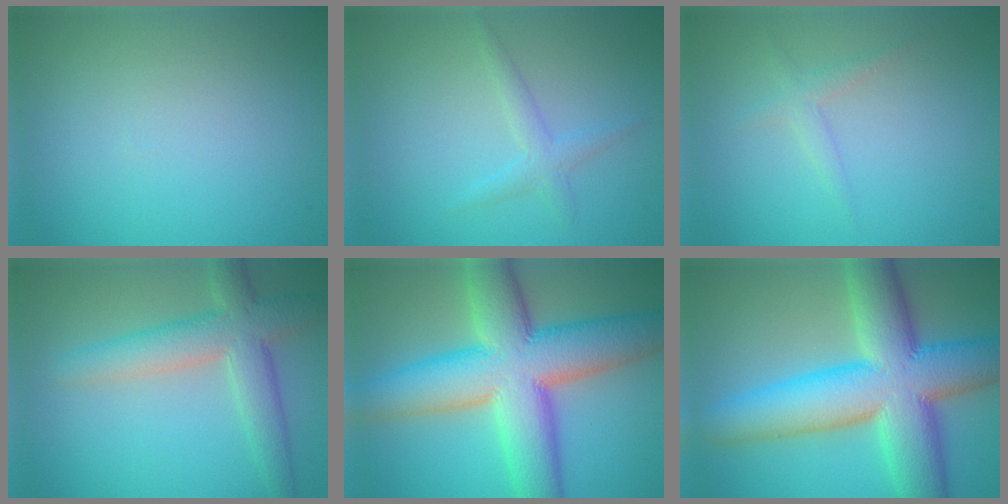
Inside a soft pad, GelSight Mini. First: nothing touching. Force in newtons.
{"total": 1.7, "press": 1.7, "slide": 0.1}
{"total": 1.2, "press": 1.2, "slide": 0.0}
{"total": 5.5, "press": 5.5, "slide": 0.3}
{"total": 13.3, "press": 13.3, "slide": 0.6}
{"total": 13.2, "press": 13.2, "slide": 0.4}